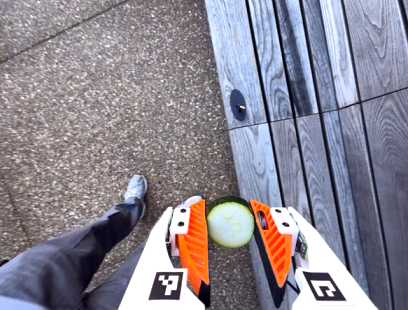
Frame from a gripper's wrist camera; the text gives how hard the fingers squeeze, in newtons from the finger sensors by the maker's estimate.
{"total": 10.7, "left": 10.5, "right": 10.9}